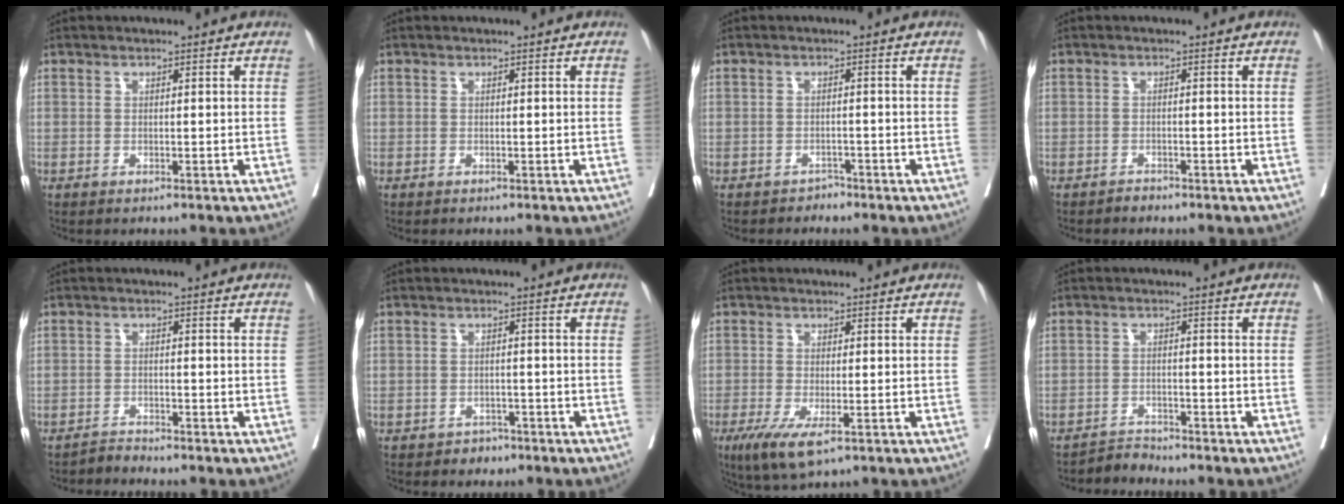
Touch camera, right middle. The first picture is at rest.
{"total": 0.0}
{"total": 1.3, "force": [-1.2, 0.5, -0.2], "torque": [-0.002, -0.001, -0.022]}
{"total": 0.9, "force": [-0.9, 0.2, 0.0], "torque": [-0.003, -0.003, -0.016]}
{"total": 1.6, "force": [-1.5, -0.3, -0.4], "torque": [0.011, -0.010, -0.027]}
{"total": 1.8, "force": [-1.4, 1.1, 0.2], "torque": [-0.010, 0.003, -0.022]}
{"total": 5.9, "force": [-3.0, 1.5, 4.9], "torque": [-0.089, -0.019, -0.048]}
{"total": 2.4, "force": [-2.2, -0.4, -0.9], "torque": [0.019, -0.014, -0.038]}